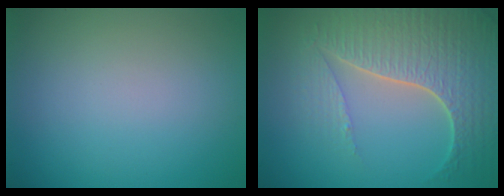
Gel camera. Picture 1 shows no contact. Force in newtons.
{"total": 7.3, "press": 5.5, "slide": 4.8}